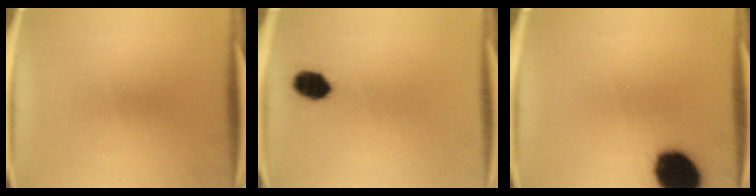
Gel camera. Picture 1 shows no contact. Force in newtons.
{"total": 5.8}
{"total": 15.0}